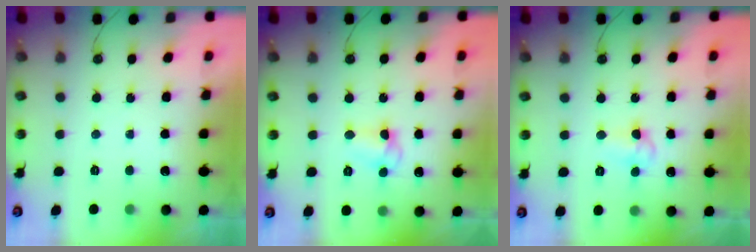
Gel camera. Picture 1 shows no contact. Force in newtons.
{"total": 5.8, "press": 5.7, "slide": 0.6}
{"total": 5.8, "press": 4.5, "slide": 3.7}